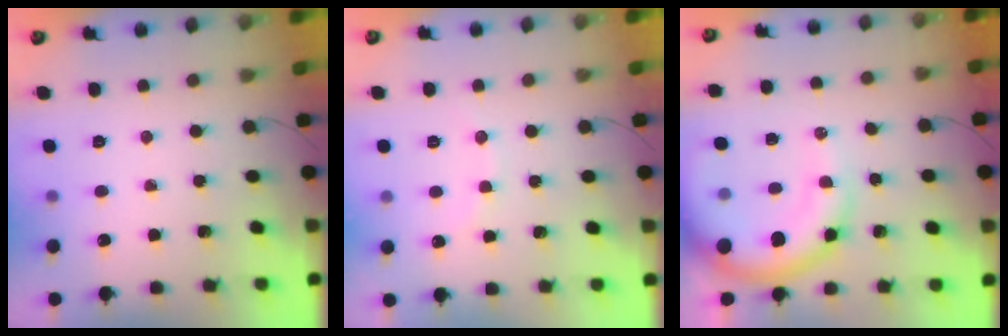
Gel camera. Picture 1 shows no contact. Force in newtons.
{"total": 4.7, "press": 4.4, "slide": 1.6}
{"total": 13.6, "press": 13.3, "slide": 2.9}